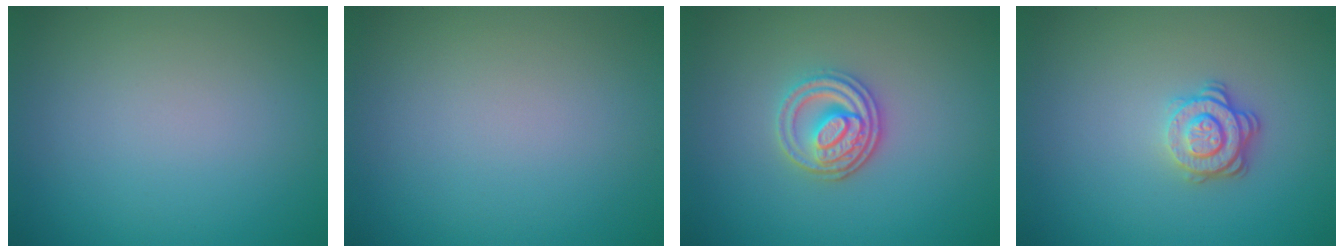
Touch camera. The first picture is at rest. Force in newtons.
{"total": 0.0}
{"total": 3.4, "press": 3.0, "slide": 1.7}
{"total": 3.0, "press": 2.6, "slide": 1.5}